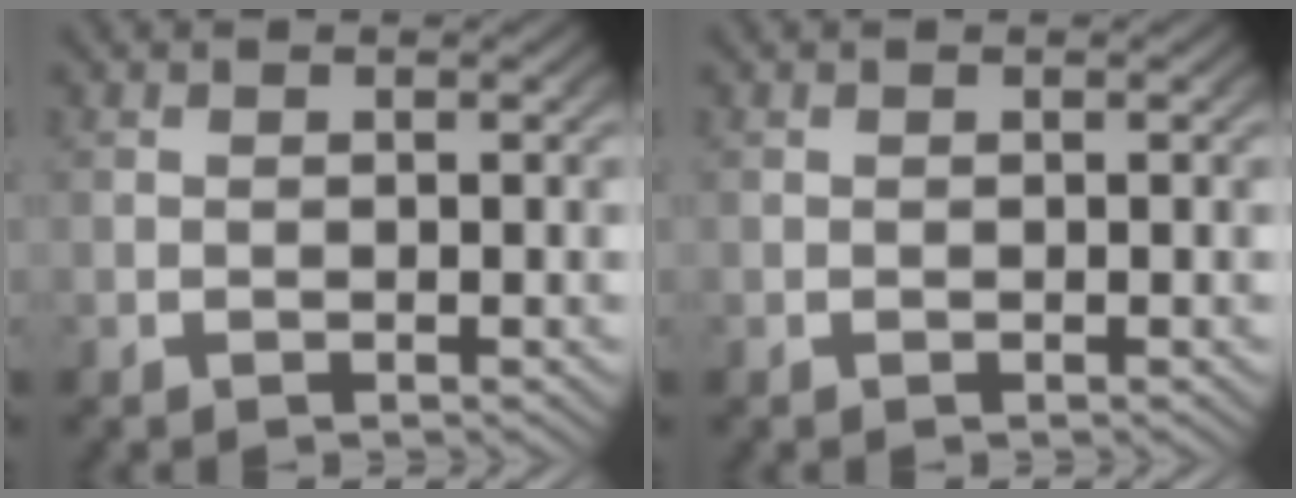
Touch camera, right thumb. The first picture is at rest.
{"total": 0.0}